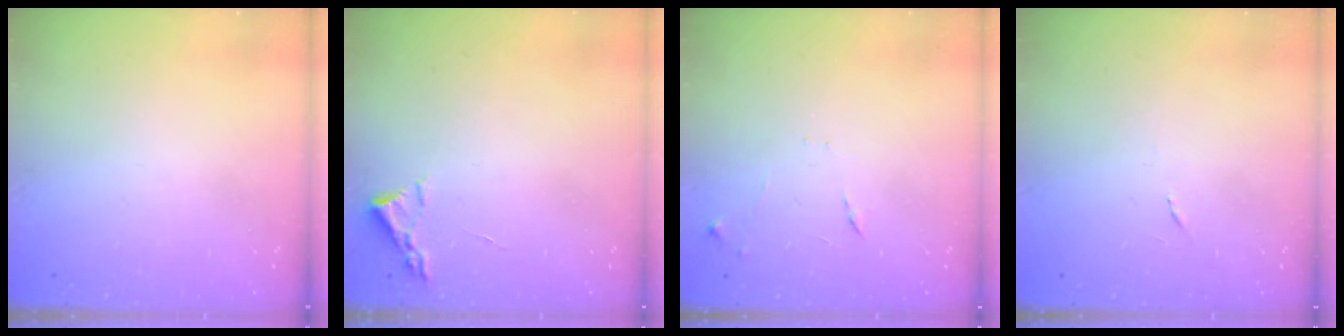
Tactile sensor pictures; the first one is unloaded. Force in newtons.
{"total": 2.2, "press": 2.2, "slide": 0.3}
{"total": 7.5, "press": 7.5, "slide": 0.6}
{"total": 3.5, "press": 3.3, "slide": 1.2}